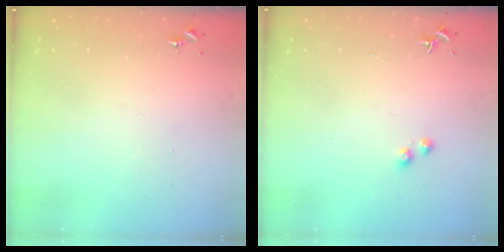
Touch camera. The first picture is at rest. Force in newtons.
{"total": 2.7, "press": 2.6, "slide": 0.9}